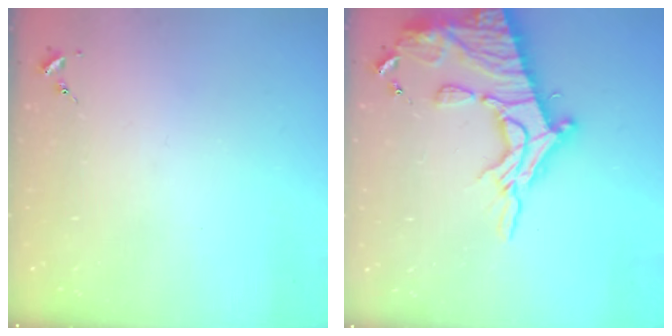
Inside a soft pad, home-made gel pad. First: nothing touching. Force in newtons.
{"total": 22.5, "press": 22.4, "slide": 1.6}